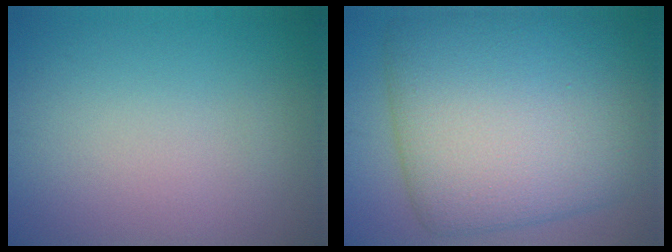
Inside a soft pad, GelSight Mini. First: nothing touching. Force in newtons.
{"total": 12.5, "press": 12.5, "slide": 0.3}